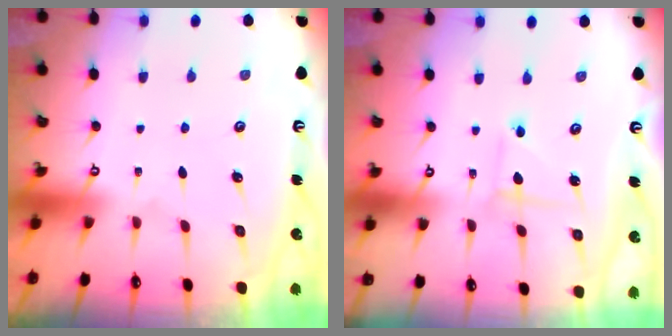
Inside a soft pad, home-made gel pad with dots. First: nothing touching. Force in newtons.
{"total": 1.6, "press": 1.6, "slide": 0.2}